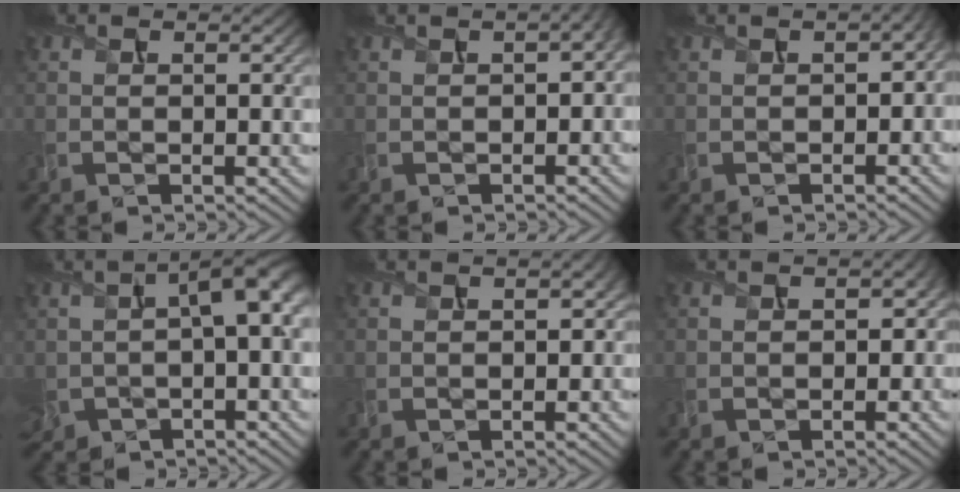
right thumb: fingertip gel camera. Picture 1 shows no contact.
{"total": 3.8, "force": [0.0, 1.9, 3.3], "torque": [-0.043, 0.002, 0.005]}
{"total": 2.9, "force": [-0.6, 1.8, 2.2], "torque": [-0.034, -0.008, -0.006]}
{"total": 8.1, "force": [-0.1, 4.1, 7.0], "torque": [-0.142, -0.008, -0.002]}
{"total": 1.4, "force": [0.2, 0.9, 1.0], "torque": [-0.018, -0.001, 0.006]}
{"total": 2.0, "force": [-0.3, 1.8, 1.0], "torque": [-0.013, -0.009, -0.001]}